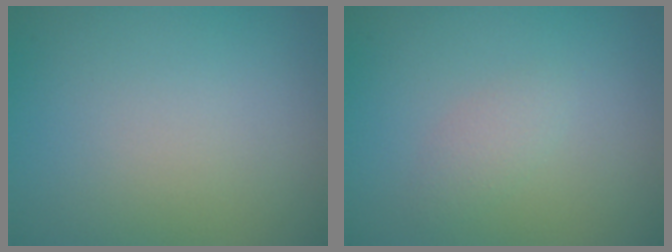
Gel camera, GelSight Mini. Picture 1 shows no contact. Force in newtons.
{"total": 1.2, "press": 1.2, "slide": 0.0}